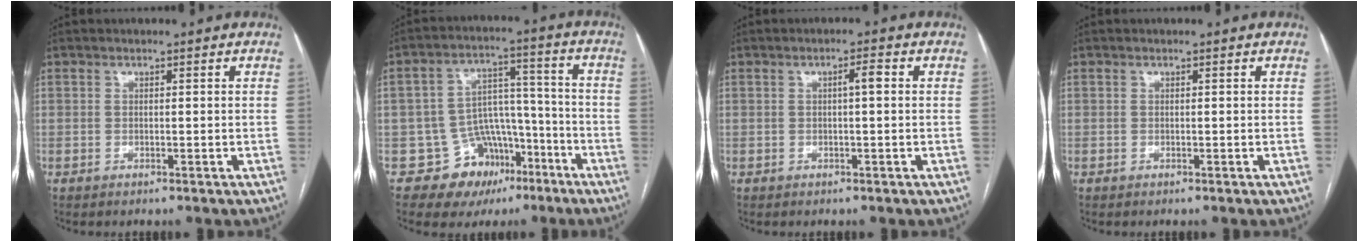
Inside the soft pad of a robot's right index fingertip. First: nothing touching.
{"total": 10.3, "force": [-5.9, 8.1, 2.7], "torque": [-0.022, 0.057, -0.082]}
{"total": 2.0, "force": [0.3, 0.2, 1.9], "torque": [-0.031, 0.004, 0.004]}
{"total": 0.0}